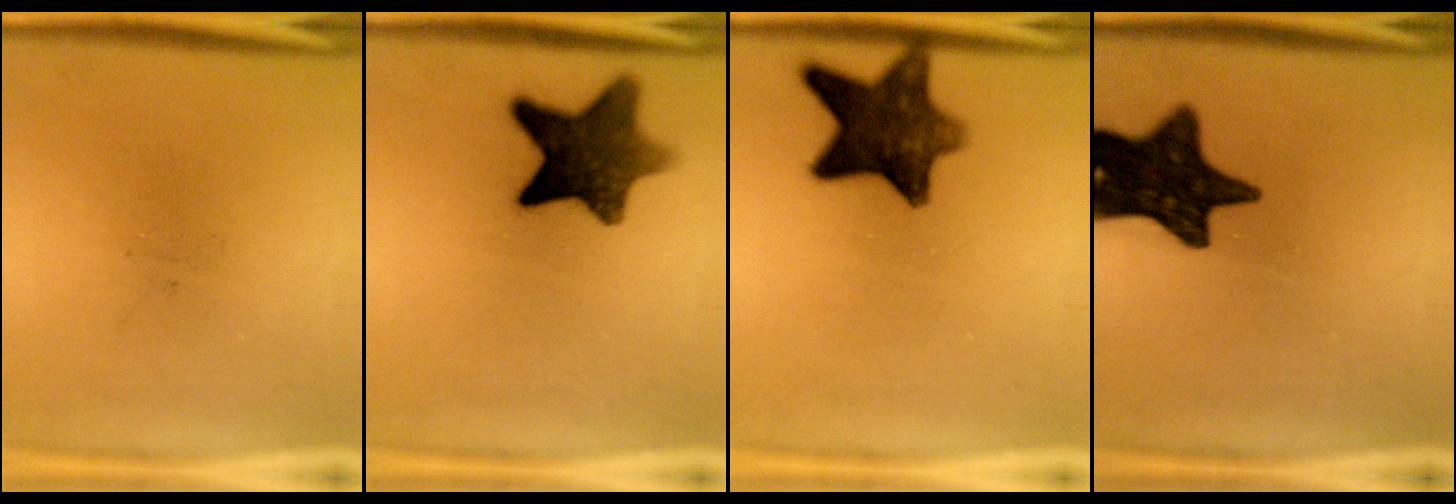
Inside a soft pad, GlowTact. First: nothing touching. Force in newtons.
{"total": 11.5}
{"total": 11.0}
{"total": 15.5}